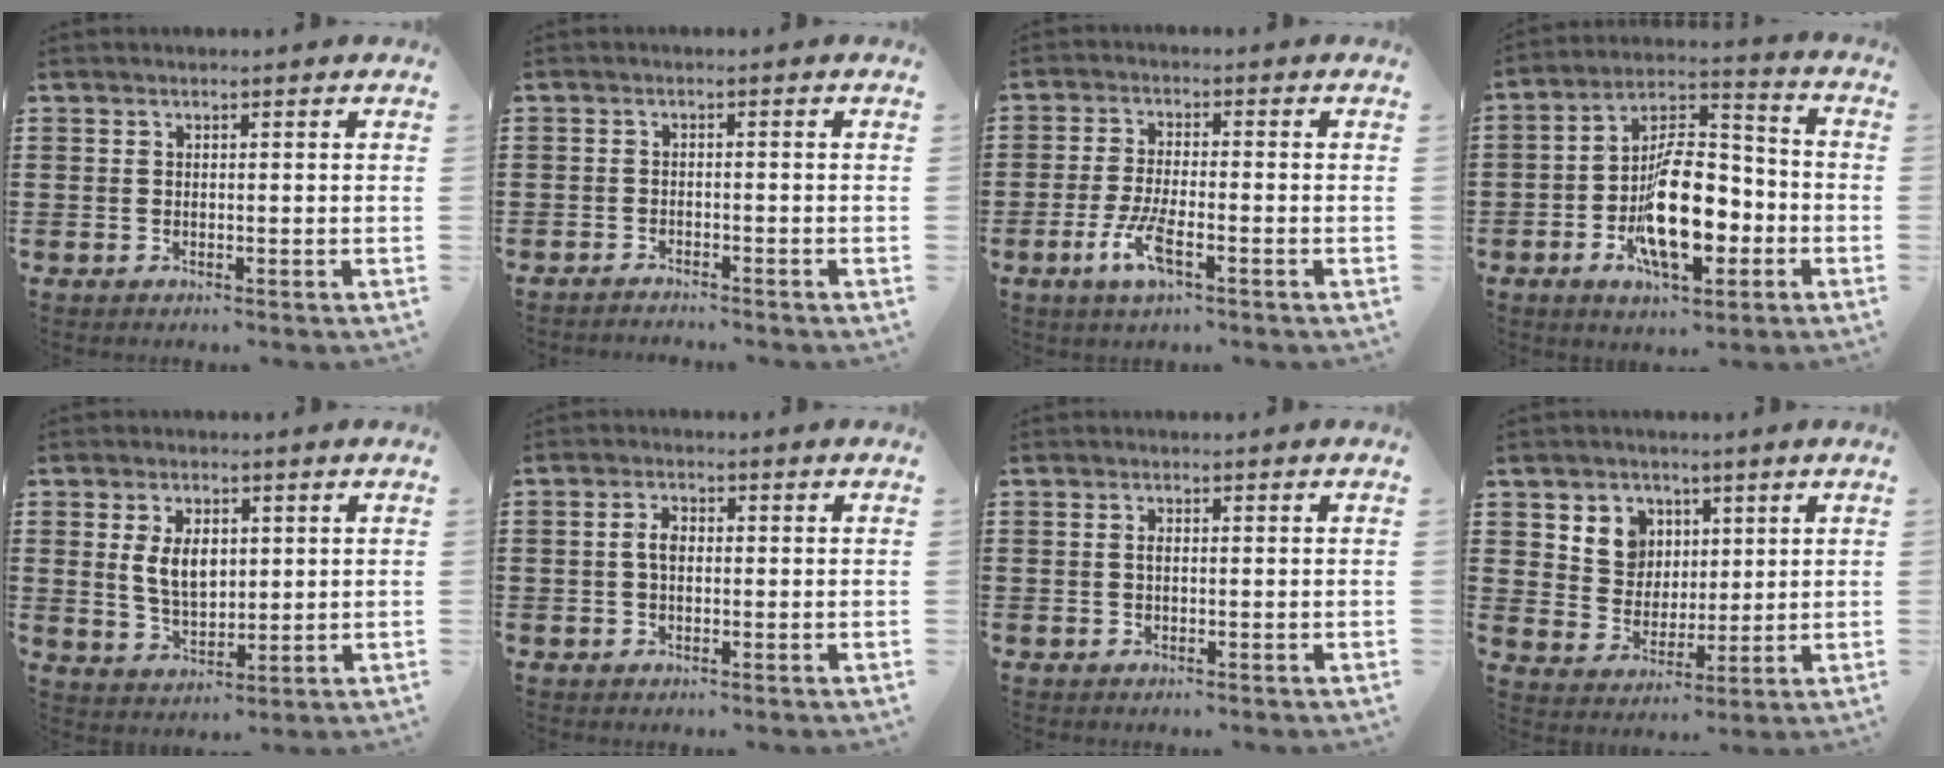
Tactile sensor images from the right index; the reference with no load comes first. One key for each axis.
{"total": 1.7, "fx": -1.7, "fy": -0.1, "fz": -0.2, "tx": 0.000, "ty": 0.003, "tz": -0.037}
{"total": 5.8, "fx": -2.8, "fy": 1.4, "fz": 4.8, "tx": -0.110, "ty": -0.012, "tz": -0.056}
{"total": 14.1, "fx": -4.4, "fy": 6.8, "fz": 11.5, "tx": -0.210, "ty": 0.003, "tz": -0.077}
{"total": 5.7, "fx": 0.9, "fy": 3.3, "fz": 4.6, "tx": -0.096, "ty": 0.005, "tz": 0.011}
{"total": 2.5, "fx": -0.2, "fy": 1.3, "fz": 2.1, "tx": -0.042, "ty": 0.005, "tz": -0.006}
{"total": 0.8, "fx": -0.2, "fy": 0.3, "fz": 0.7, "tx": -0.015, "ty": -0.001, "tz": -0.004}
{"total": 5.9, "fx": 2.7, "fy": 5.2, "fz": 0.8, "tx": -0.041, "ty": 0.006, "tz": 0.048}